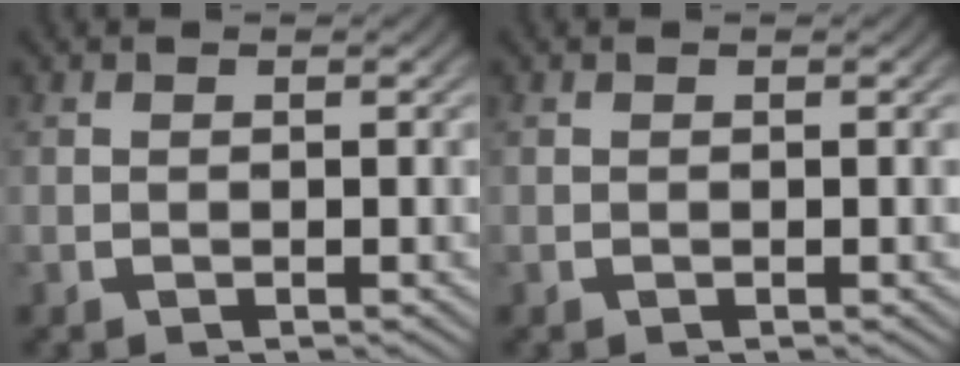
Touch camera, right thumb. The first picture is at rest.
{"total": 0.0}